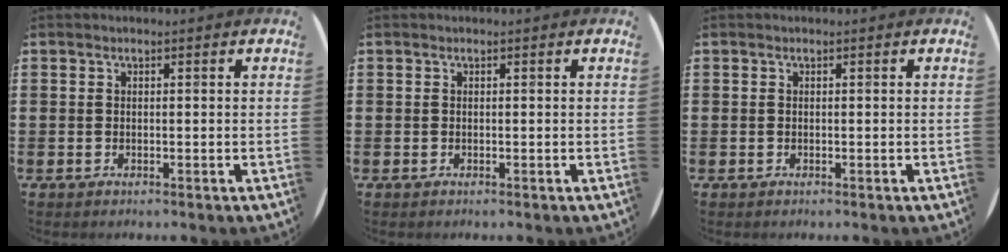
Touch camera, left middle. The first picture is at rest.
{"total": 0.0}
{"total": 0.0}